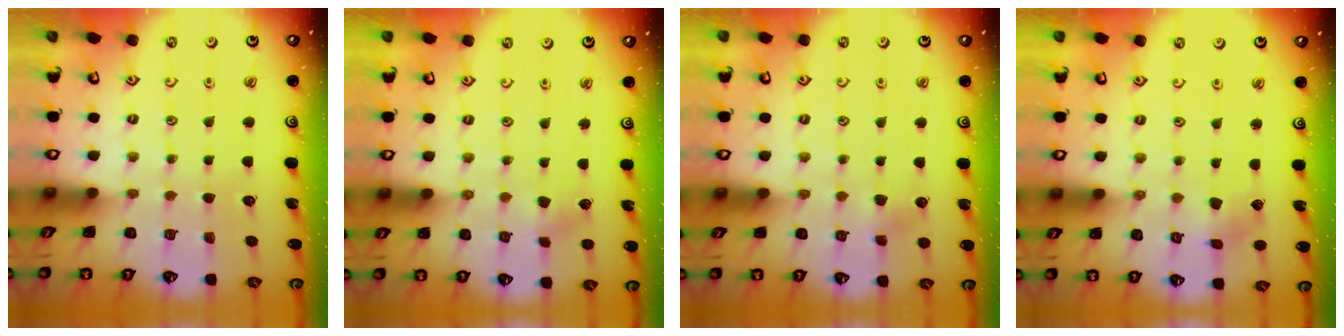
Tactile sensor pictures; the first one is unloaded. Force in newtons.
{"total": 2.0, "press": 1.9, "slide": 0.3}
{"total": 3.6, "press": 3.6, "slide": 0.3}
{"total": 3.0, "press": 3.0, "slide": 0.2}